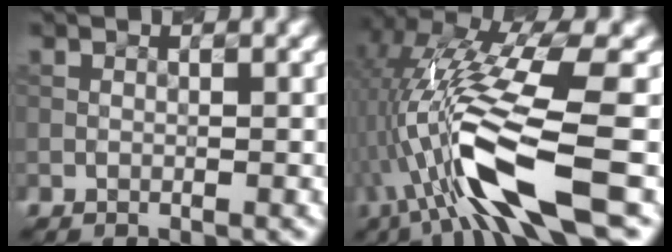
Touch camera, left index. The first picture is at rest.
{"total": 12.0, "force": [-3.8, 2.6, 11.1], "torque": [-0.222, 0.010, -0.058]}